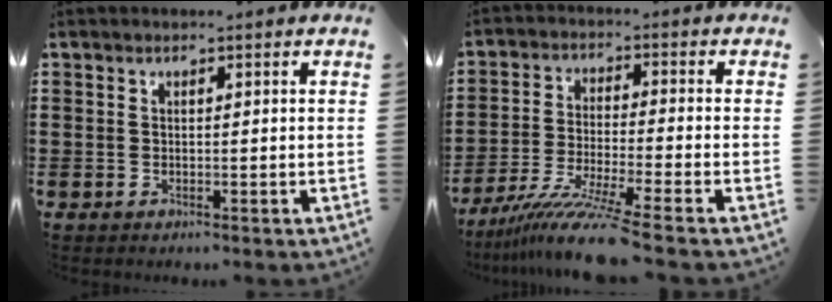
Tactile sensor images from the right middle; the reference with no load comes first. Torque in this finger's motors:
{"motor_torque": [1.72, -0.42, 0.51, 0.20]}